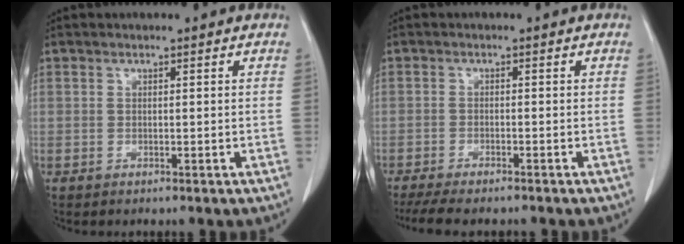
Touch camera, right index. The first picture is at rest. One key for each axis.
{"total": 7.4, "fx": -6.3, "fy": 1.5, "fz": 3.7, "tx": -0.054, "ty": -0.010, "tz": -0.097}